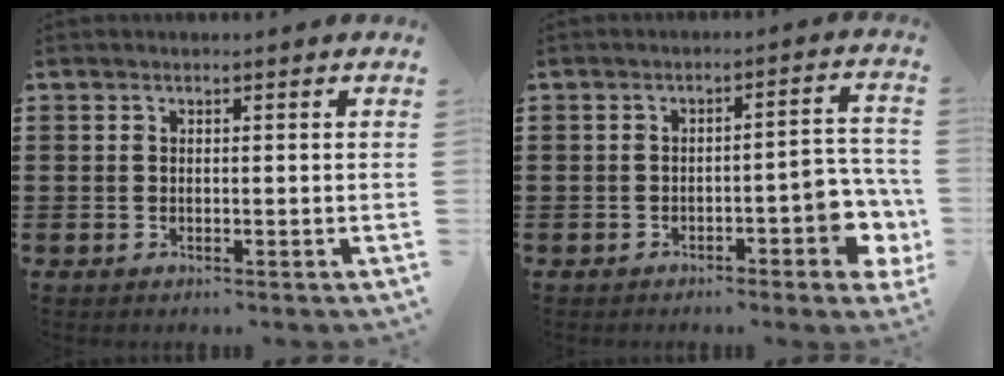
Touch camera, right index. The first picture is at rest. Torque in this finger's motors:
{"motor_torque": [1.19, 0.02, 0.19, 0.05]}